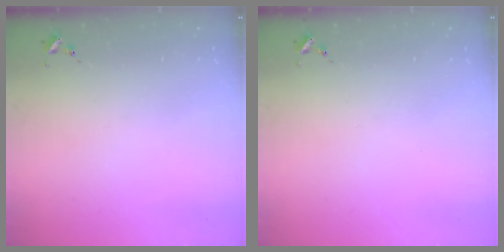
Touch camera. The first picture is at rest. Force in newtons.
{"total": 0.0}